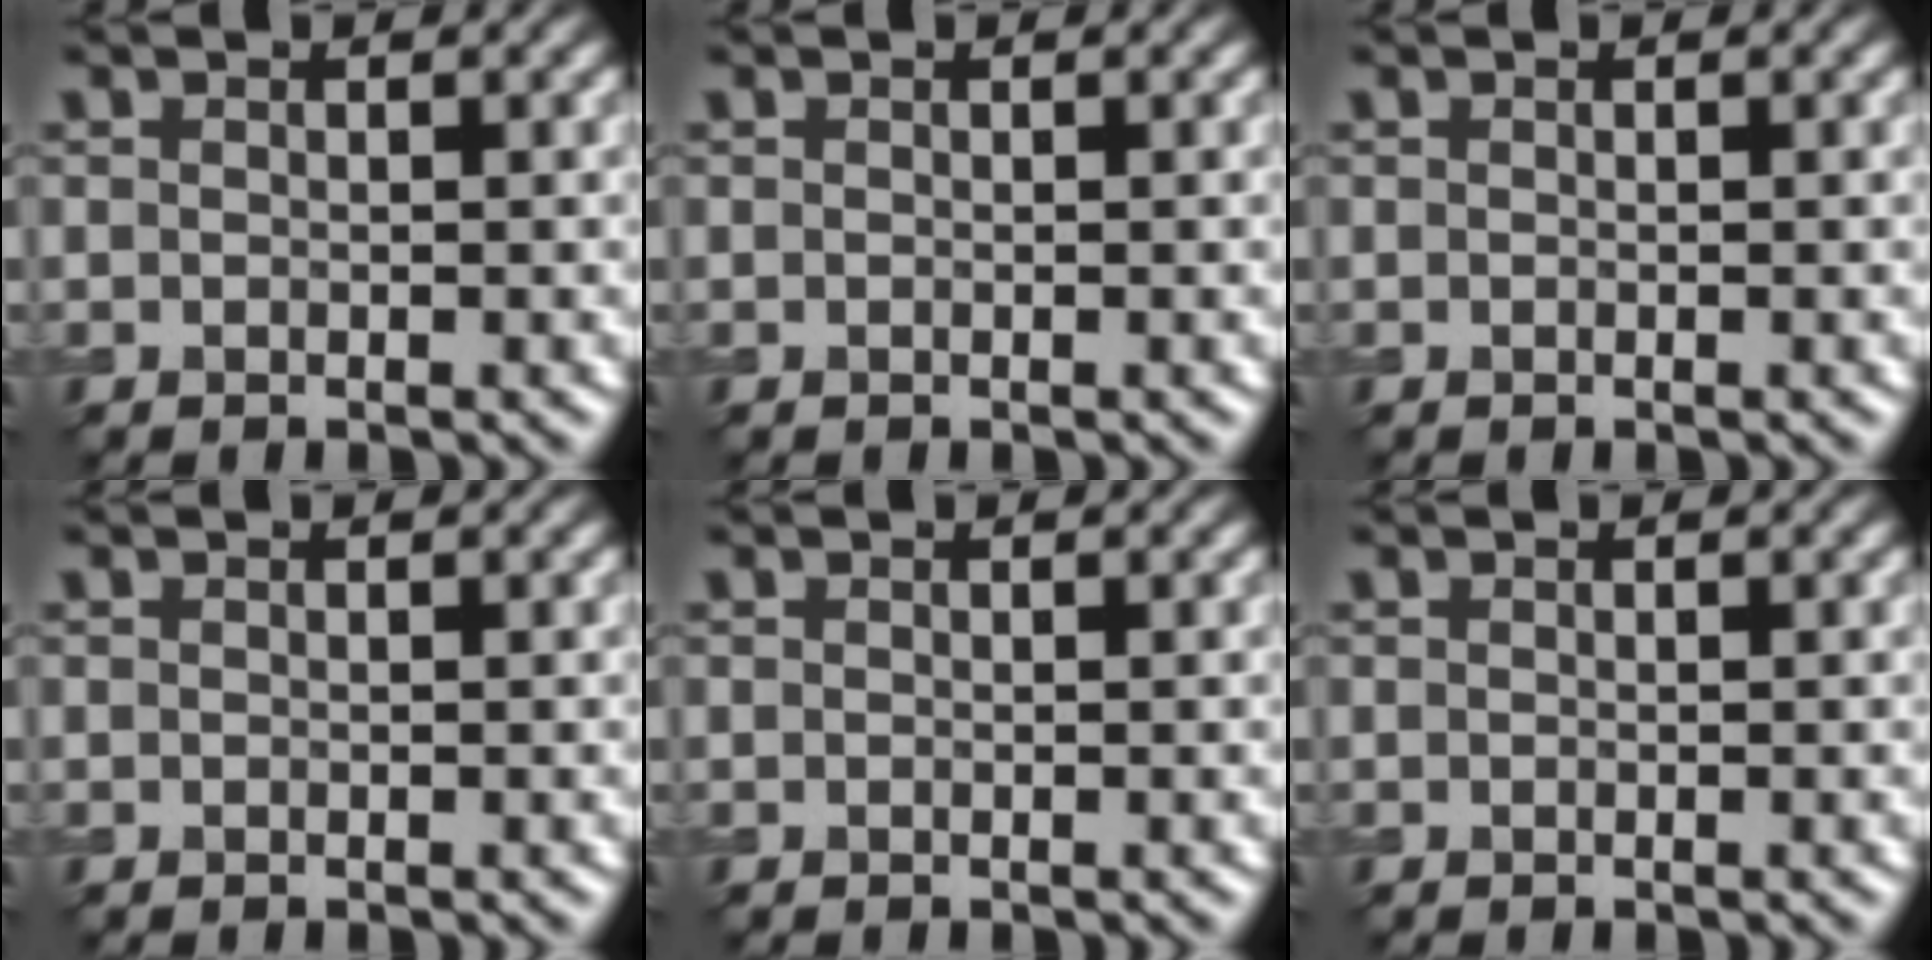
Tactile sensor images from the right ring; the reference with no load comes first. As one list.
[{"total": 0.0}, {"total": 0.0}, {"total": 0.0}, {"total": 0.0}, {"total": 0.0}]